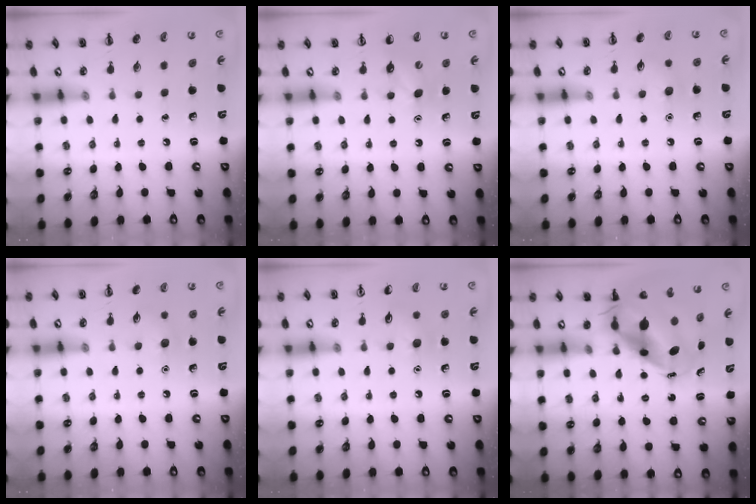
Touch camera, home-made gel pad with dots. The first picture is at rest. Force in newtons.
{"total": 6.1, "press": 5.8, "slide": 1.8}
{"total": 7.1, "press": 6.8, "slide": 2.0}
{"total": 7.1, "press": 6.8, "slide": 2.0}
{"total": 6.5, "press": 6.2, "slide": 1.9}
{"total": 8.1, "press": 7.9, "slide": 1.9}